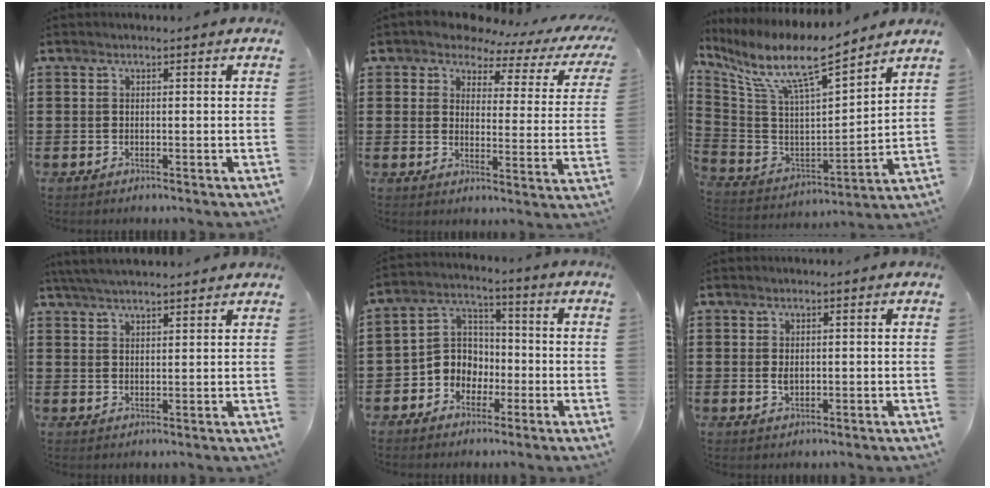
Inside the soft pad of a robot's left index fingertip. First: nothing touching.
{"total": 3.9, "force": [3.2, 1.8, 1.4], "torque": [-0.043, -0.017, 0.047]}
{"total": 10.8, "force": [8.1, 1.8, 6.9], "torque": [-0.167, -0.054, 0.135]}
{"total": 3.8, "force": [3.6, 0.2, 1.2], "torque": [-0.034, -0.004, 0.067]}
{"total": 5.8, "force": [-2.0, 5.3, 1.3], "torque": [-0.058, 0.003, -0.046]}
{"total": 1.3, "force": [0.2, 0.8, 1.0], "torque": [-0.023, 0.004, 0.004]}